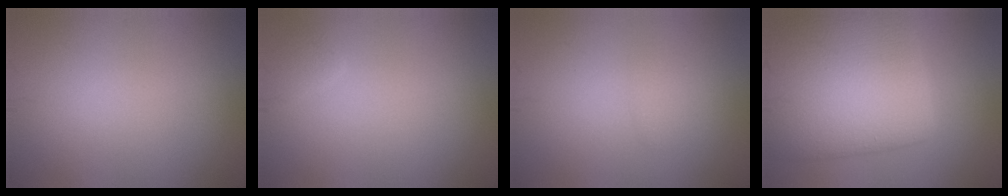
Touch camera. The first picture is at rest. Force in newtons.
{"total": 0.8, "press": 0.8, "slide": 0.1}
{"total": 1.0, "press": 1.0, "slide": 0.1}
{"total": 10.5, "press": 10.5, "slide": 0.4}